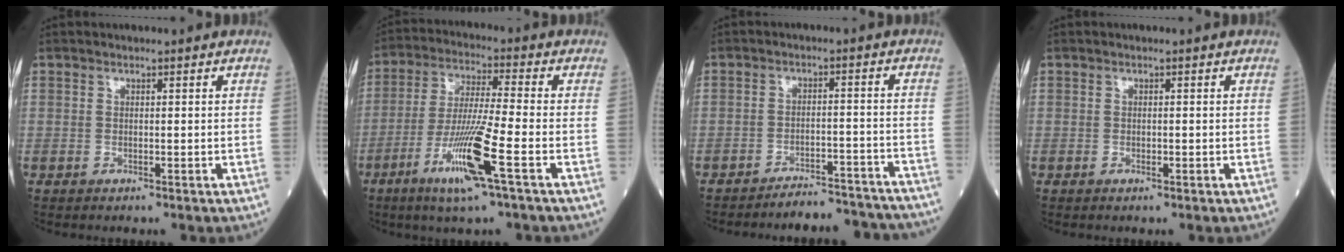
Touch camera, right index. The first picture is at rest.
{"total": 11.6, "force": [-5.1, -0.5, 10.4], "torque": [-0.206, -0.018, -0.099]}
{"total": 11.6, "force": [-11.3, 1.5, 1.9], "torque": [-0.003, 0.018, -0.139]}
{"total": 0.5, "force": [-0.3, 0.2, 0.4], "torque": [-0.008, 0.000, -0.004]}